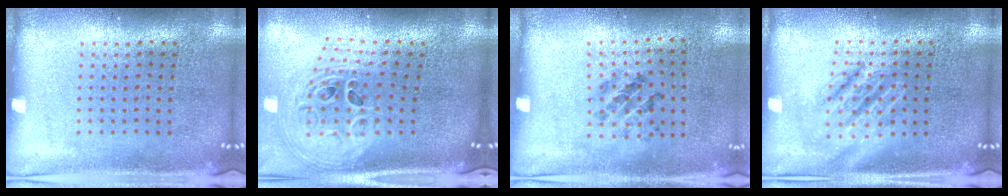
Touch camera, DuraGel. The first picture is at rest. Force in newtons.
{"total": 2.9, "press": 2.0, "slide": 2.0}
{"total": 1.4, "press": 0.7, "slide": 1.2}
{"total": 1.7, "press": 1.7, "slide": 0.3}